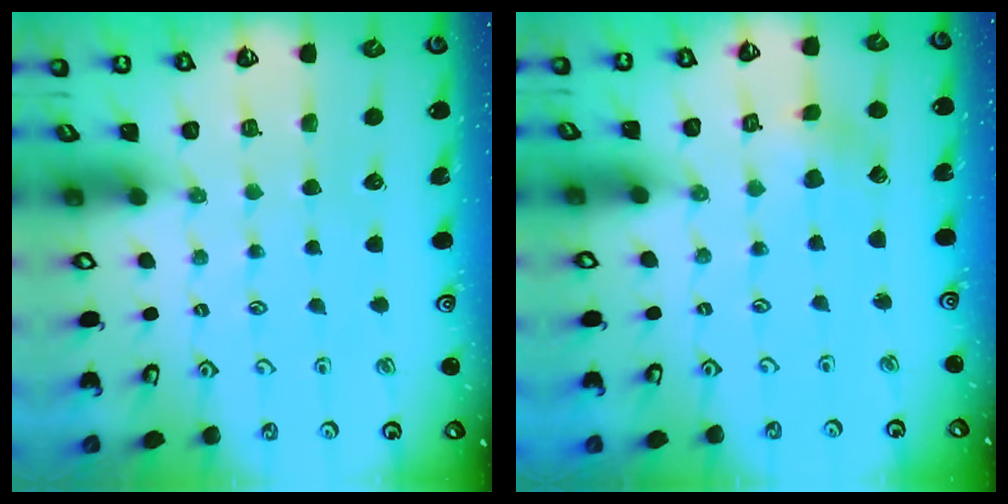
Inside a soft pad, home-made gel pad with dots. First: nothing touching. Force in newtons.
{"total": 2.2, "press": 2.2, "slide": 0.3}